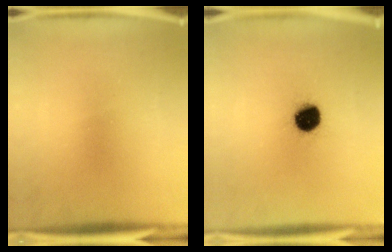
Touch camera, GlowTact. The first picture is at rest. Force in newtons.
{"total": 9.6}